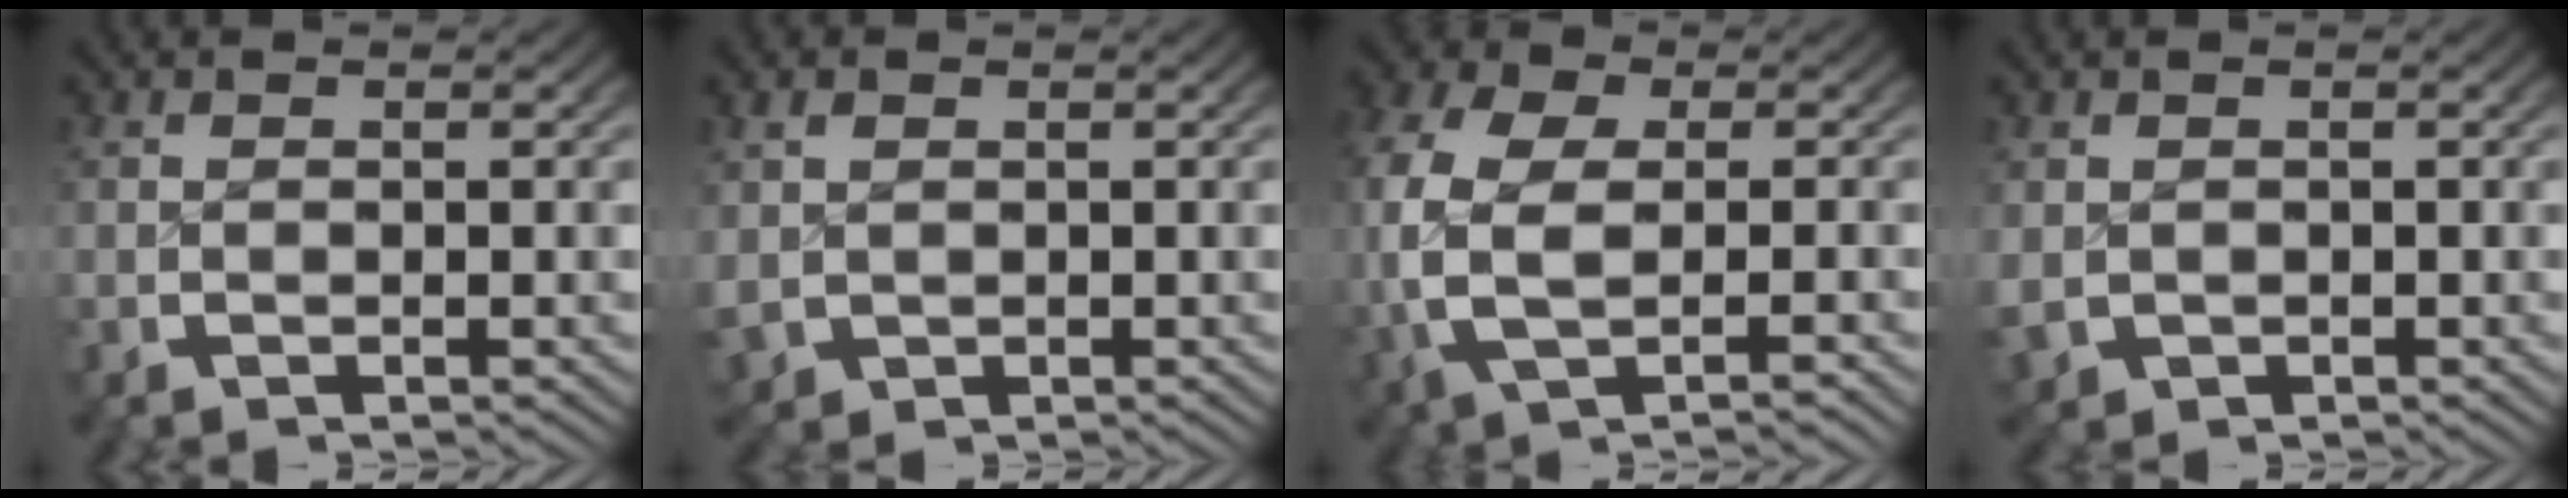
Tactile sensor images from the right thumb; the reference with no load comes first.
{"total": 2.3, "force": [0.3, 2.2, 0.7], "torque": [-0.019, -0.012, 0.018]}
{"total": 7.4, "force": [-0.4, 4.9, 5.6], "torque": [-0.150, -0.021, 0.004]}
{"total": 1.7, "force": [-0.2, 1.7, 0.4], "torque": [-0.018, -0.014, 0.008]}